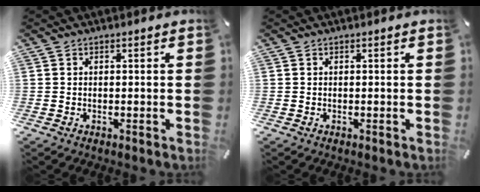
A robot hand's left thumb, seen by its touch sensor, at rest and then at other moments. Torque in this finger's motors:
{"motor_torque": [0.00, 0.00, 0.00, 0.00, 0.00]}